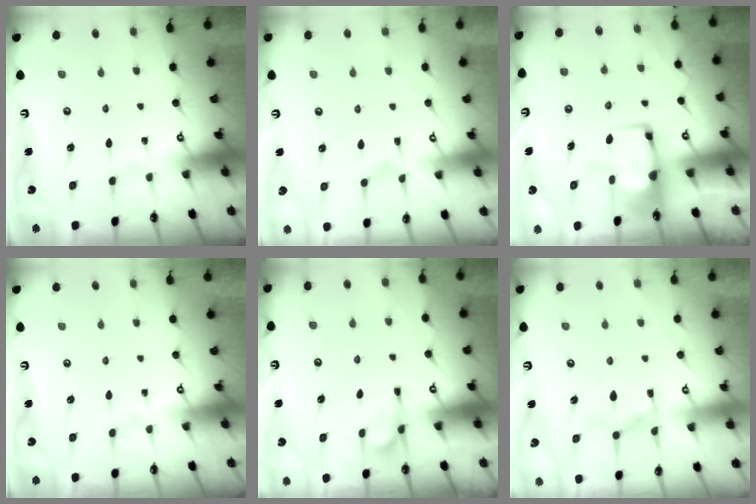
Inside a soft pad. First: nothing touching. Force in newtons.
{"total": 1.5, "press": 1.1, "slide": 1.1}
{"total": 1.7, "press": 1.4, "slide": 0.8}
{"total": 0.0}
{"total": 1.6, "press": 0.9, "slide": 1.3}
{"total": 9.2, "press": 9.2, "slide": 1.2}